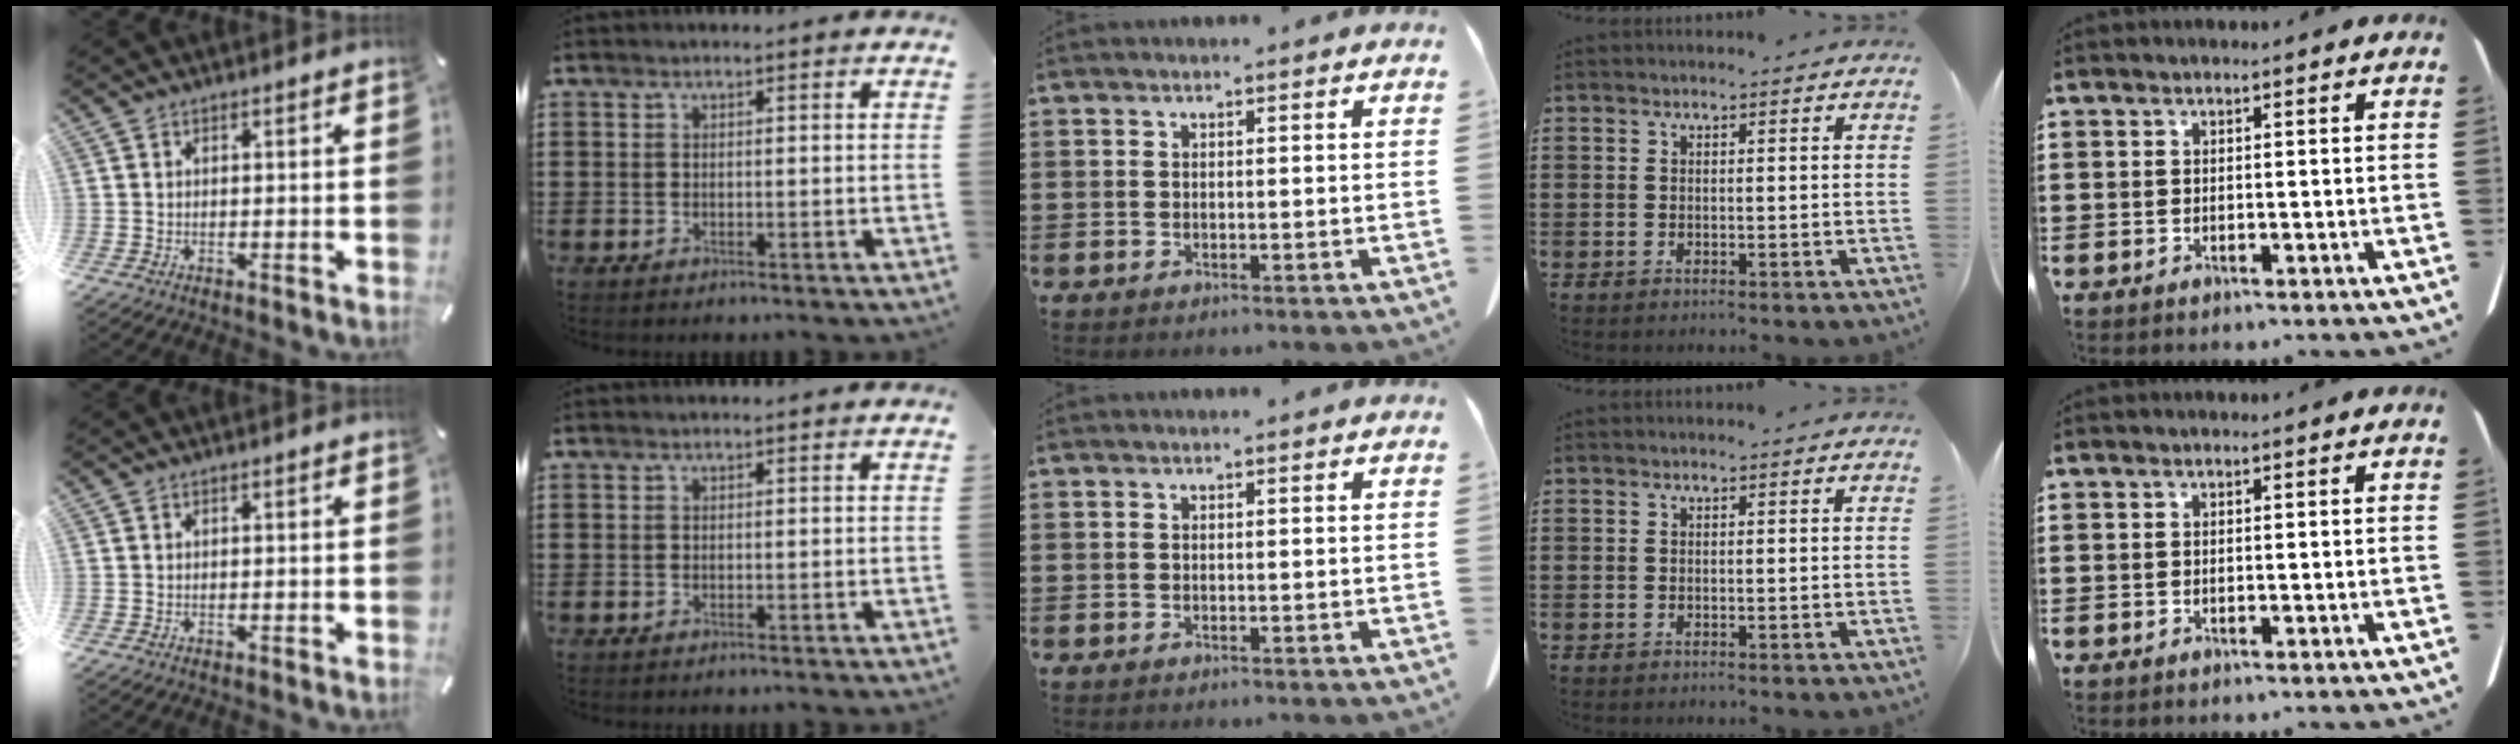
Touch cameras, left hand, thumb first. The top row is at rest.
{}